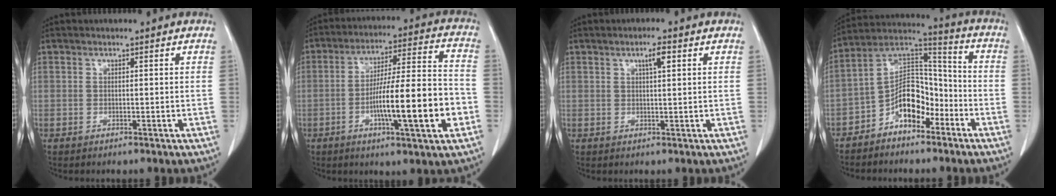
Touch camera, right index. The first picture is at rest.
{"total": 16.4, "force": [-4.6, 1.4, 15.6], "torque": [-0.259, 0.007, -0.072]}
{"total": 2.6, "force": [1.1, 0.3, 2.3], "torque": [-0.041, 0.002, 0.019]}
{"total": 11.0, "force": [-5.6, 5.9, 7.4], "torque": [-0.134, 0.036, -0.099]}